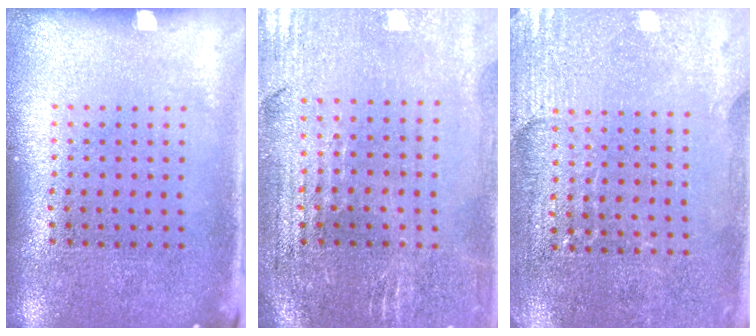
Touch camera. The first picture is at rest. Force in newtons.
{"total": 1.1, "press": 1.1, "slide": 0.3}
{"total": 2.9, "press": 2.9, "slide": 0.5}